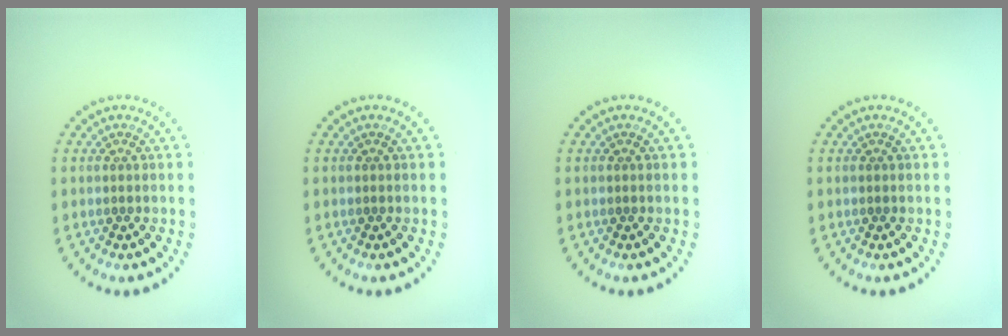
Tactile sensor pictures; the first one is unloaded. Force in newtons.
{"total": 0.0}
{"total": 0.0}
{"total": 0.0}